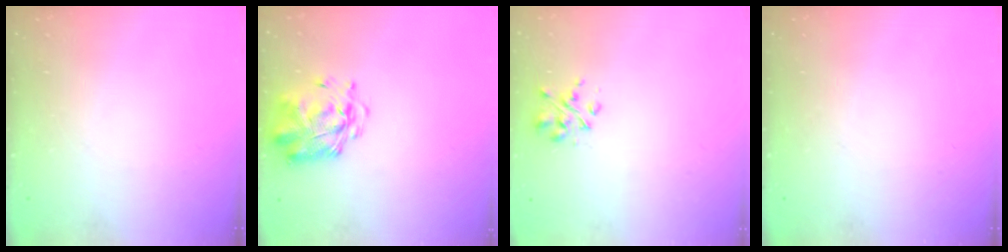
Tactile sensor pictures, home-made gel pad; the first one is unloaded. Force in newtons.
{"total": 2.9, "press": 2.8, "slide": 0.8}
{"total": 3.2, "press": 3.1, "slide": 0.8}
{"total": 0.0}